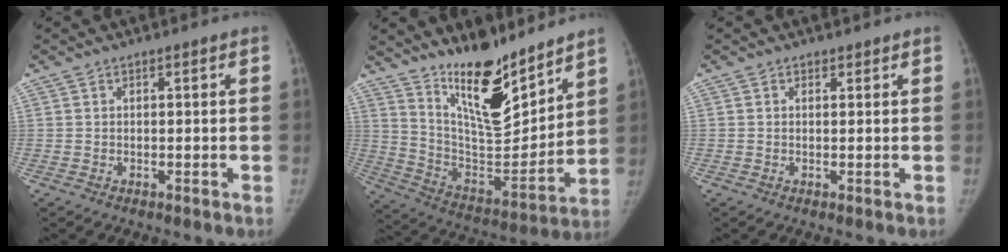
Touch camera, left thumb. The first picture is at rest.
{"total": 18.5, "force": [14.1, 5.7, 10.5], "torque": [-0.124, -0.115, 0.249]}
{"total": 0.7, "force": [0.5, 0.5, -0.2], "torque": [0.011, -0.005, 0.003]}